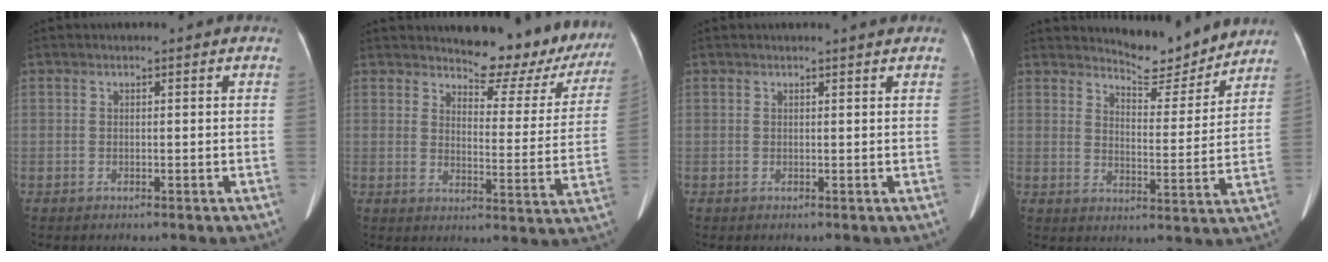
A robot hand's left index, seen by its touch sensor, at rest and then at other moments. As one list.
[{"total": 14.3, "force": [13.0, 4.2, 4.1], "torque": [-0.032, -0.038, 0.138]}, {"total": 1.1, "force": [1.0, -0.3, 0.3], "torque": [-0.013, -0.006, 0.015]}, {"total": 8.9, "force": [8.7, 1.3, 1.1], "torque": [-0.020, -0.016, 0.122]}]